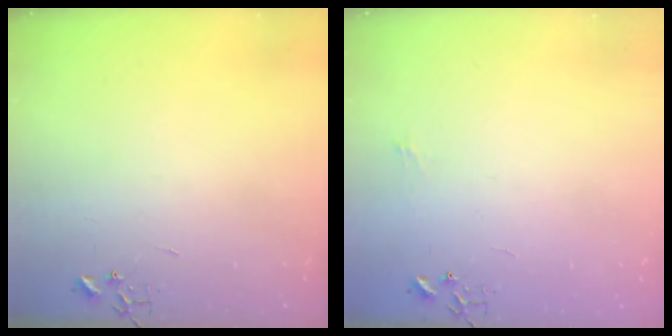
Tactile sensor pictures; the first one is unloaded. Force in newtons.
{"total": 5.0, "press": 5.0, "slide": 0.7}